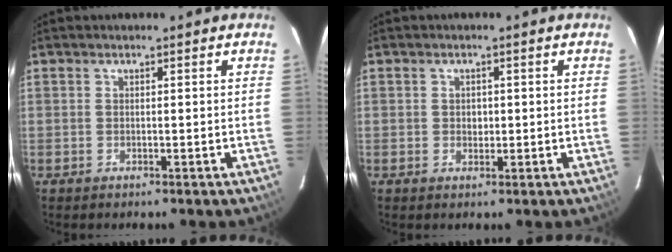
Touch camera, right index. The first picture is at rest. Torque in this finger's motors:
{"motor_torque": [0.27, 0.15, 0.09, 0.02]}